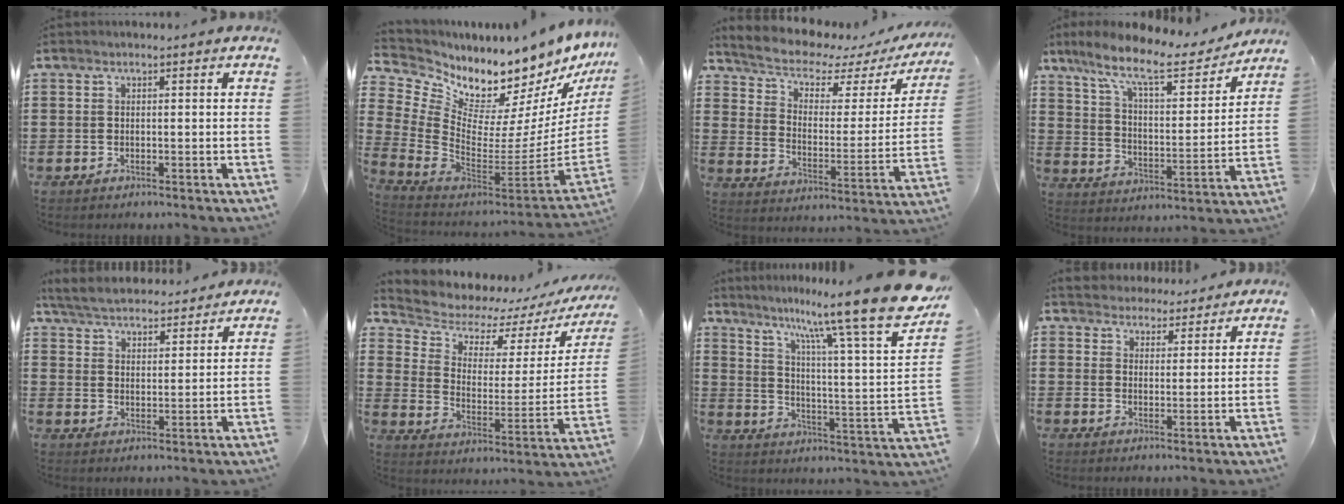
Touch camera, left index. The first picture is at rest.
{"total": 6.9, "force": [6.7, 1.7, 0.3], "torque": [-0.054, -0.093, 0.109]}
{"total": 5.7, "force": [5.0, 1.7, 2.1], "torque": [-0.071, -0.034, 0.081]}
{"total": 10.8, "force": [8.7, 1.8, 6.1], "torque": [-0.143, -0.047, 0.144]}
{"total": 5.4, "force": [5.2, 1.2, 0.9], "torque": [-0.041, -0.019, 0.093]}
{"total": 6.4, "force": [5.8, 2.5, 0.9], "torque": [-0.052, -0.047, 0.100]}
{"total": 15.0, "force": [11.9, -0.1, 9.2], "torque": [-0.174, -0.088, 0.185]}
{"total": 3.7, "force": [3.4, 1.3, -0.4], "torque": [-0.008, -0.008, 0.063]}